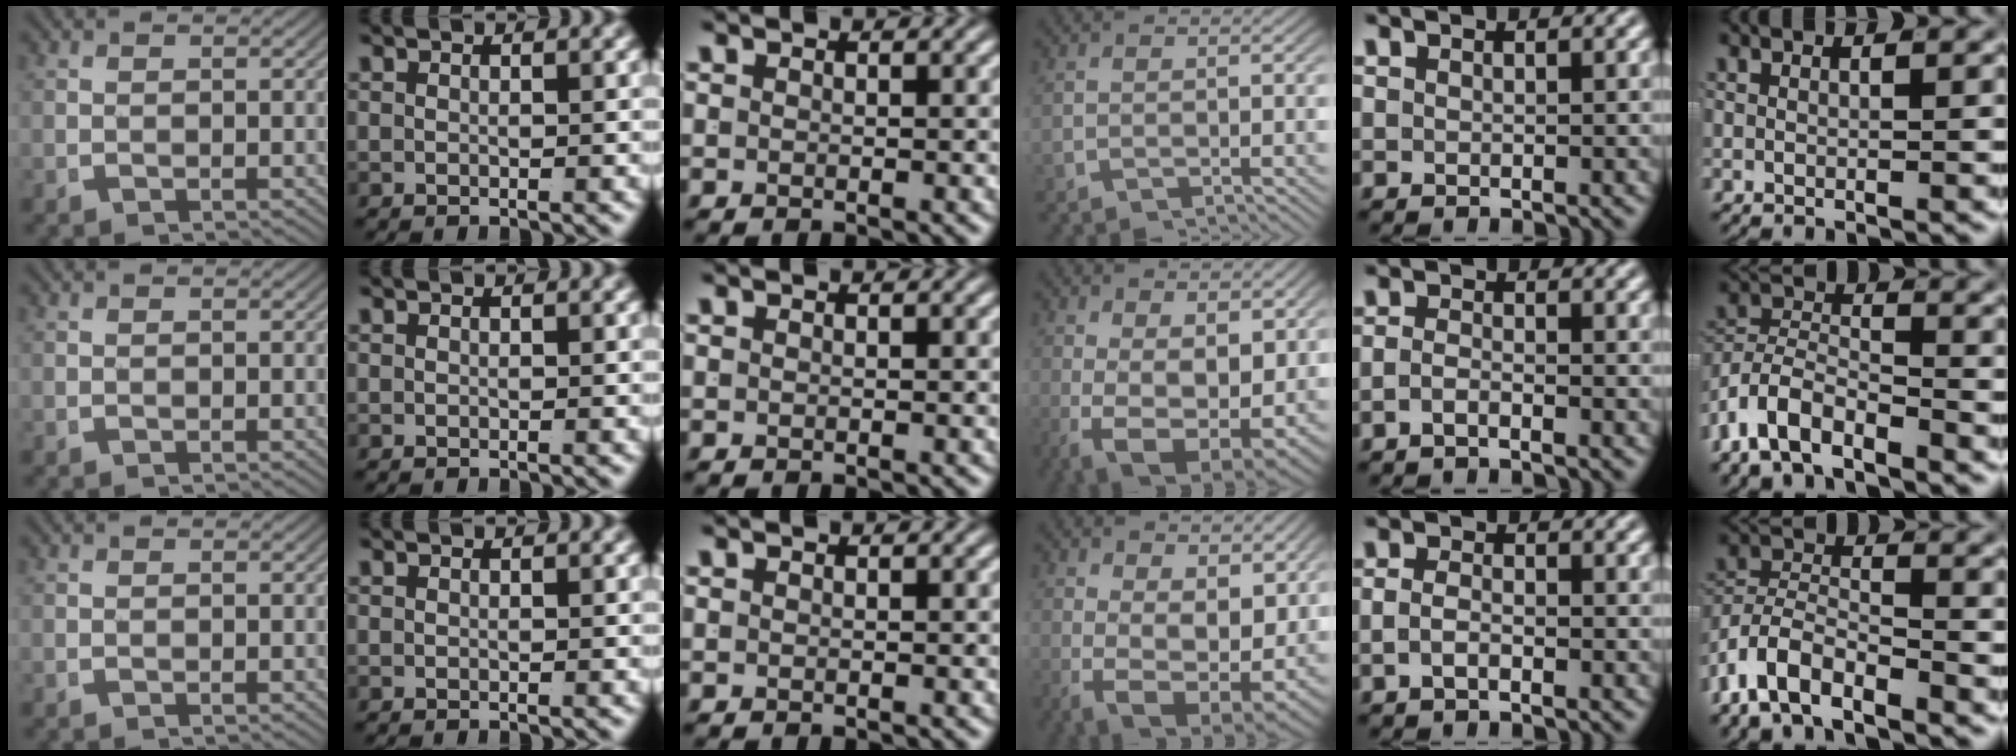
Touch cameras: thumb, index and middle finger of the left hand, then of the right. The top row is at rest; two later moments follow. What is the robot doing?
{"motion": "lift_and_place", "object": "shorts"}